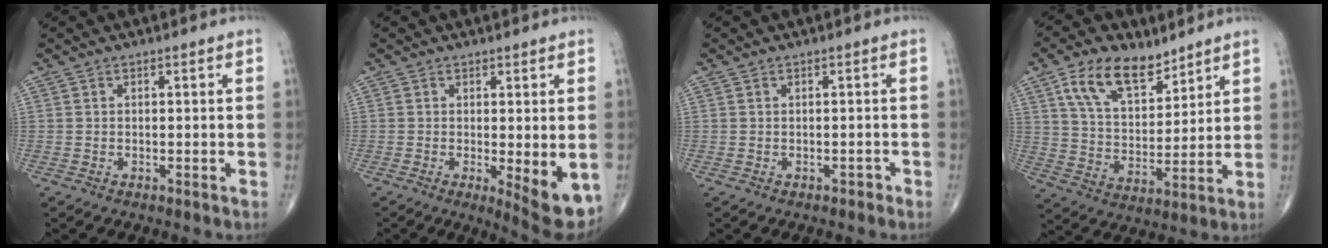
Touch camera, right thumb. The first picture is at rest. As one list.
[{"total": 7.8, "force": [-1.5, 2.2, 7.3], "torque": [-0.097, -0.022, -0.015]}, {"total": 0.7, "force": [-0.4, 0.5, 0.3], "torque": [0.002, 0.002, -0.008]}, {"total": 13.4, "force": [8.2, 7.2, 7.7], "torque": [-0.111, -0.042, 0.155]}]